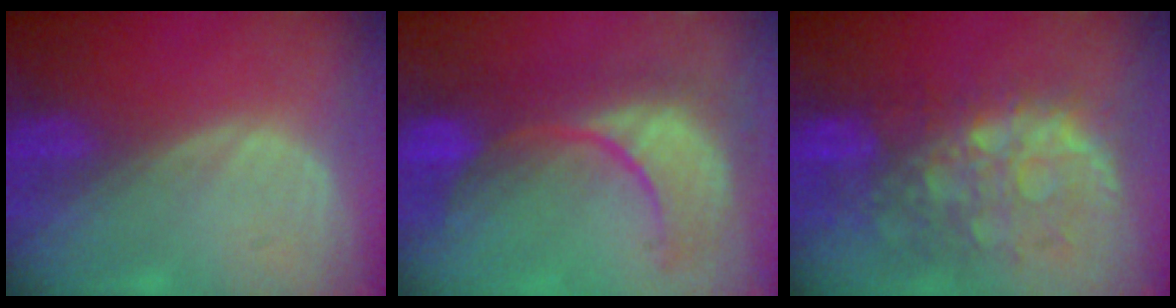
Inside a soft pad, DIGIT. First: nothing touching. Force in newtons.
{"total": 10.9, "press": 10.2, "slide": 3.9}
{"total": 11.1, "press": 9.7, "slide": 5.4}